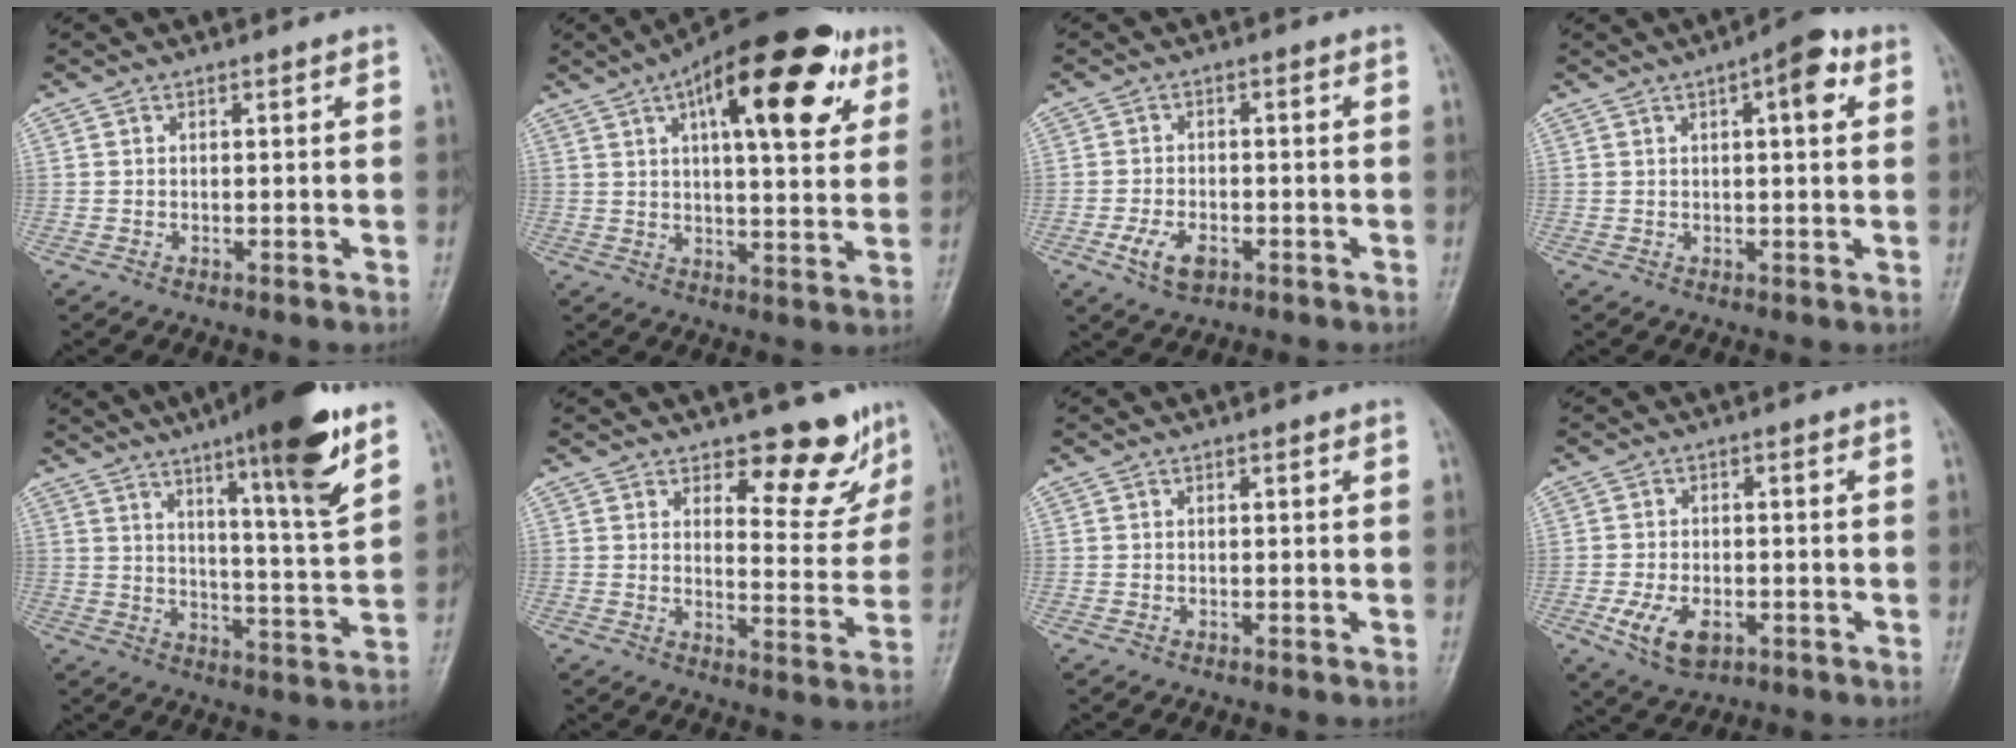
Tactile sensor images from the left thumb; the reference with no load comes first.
{"total": 22.2, "force": [9.9, 8.4, 18.0], "torque": [-0.241, -0.006, 0.140]}
{"total": 5.4, "force": [-2.4, 3.1, 3.7], "torque": [-0.068, 0.008, -0.042]}
{"total": 6.6, "force": [2.5, 2.2, 5.7], "torque": [-0.067, 0.005, 0.026]}
{"total": 17.0, "force": [10.3, 2.2, 13.4], "torque": [-0.185, -0.056, 0.154]}
{"total": 10.0, "force": [8.1, 4.1, 4.2], "torque": [-0.016, -0.068, 0.106]}
{"total": 0.0}
{"total": 7.2, "force": [-2.7, 4.2, 5.2], "torque": [-0.097, 0.001, -0.042]}